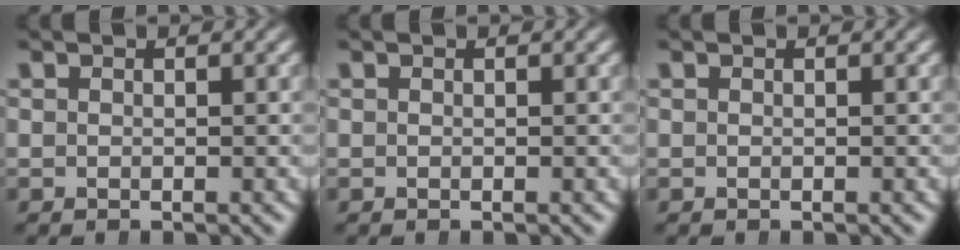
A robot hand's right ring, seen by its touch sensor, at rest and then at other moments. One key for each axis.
{"total": 0.0}
{"total": 0.0}